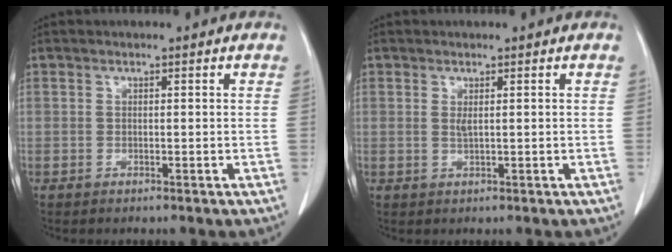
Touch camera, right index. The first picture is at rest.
{"total": 1.0, "force": [0.4, 0.1, 1.0], "torque": [-0.027, -0.004, 0.009]}